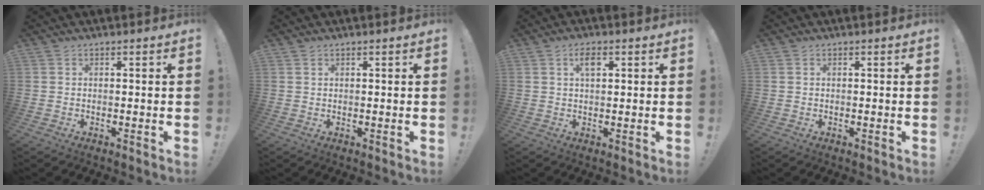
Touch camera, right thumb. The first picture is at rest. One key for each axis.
{"total": 0.6, "fx": 0.5, "fy": 0.3, "fz": 0.1, "tx": 0.004, "ty": -0.003, "tz": 0.009}
{"total": 3.8, "fx": 1.7, "fy": 1.8, "fz": 2.9, "tx": -0.049, "ty": 0.001, "tz": 0.025}
{"total": 0.0}